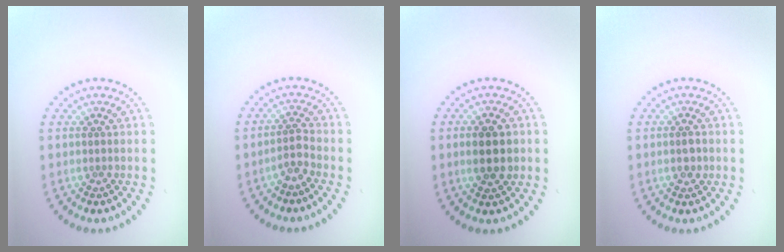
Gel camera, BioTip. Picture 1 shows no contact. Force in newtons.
{"total": 1.7, "press": 1.1, "slide": 1.3}
{"total": 3.6, "press": 3.6, "slide": 0.1}
{"total": 1.2, "press": 1.1, "slide": 0.3}